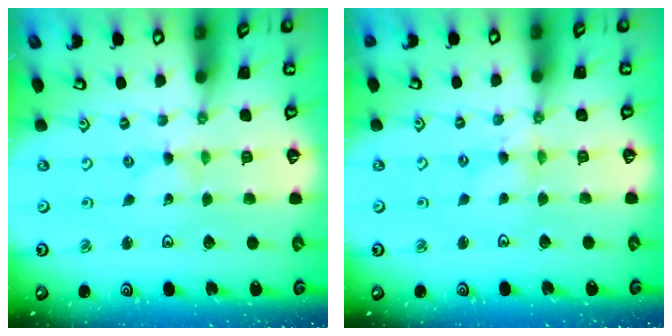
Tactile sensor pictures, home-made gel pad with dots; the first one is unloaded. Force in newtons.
{"total": 1.7, "press": 1.6, "slide": 0.3}